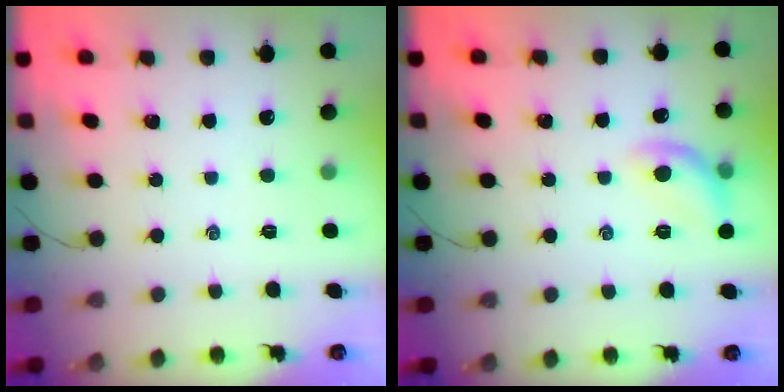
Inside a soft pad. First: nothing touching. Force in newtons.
{"total": 9.6, "press": 9.6, "slide": 0.7}